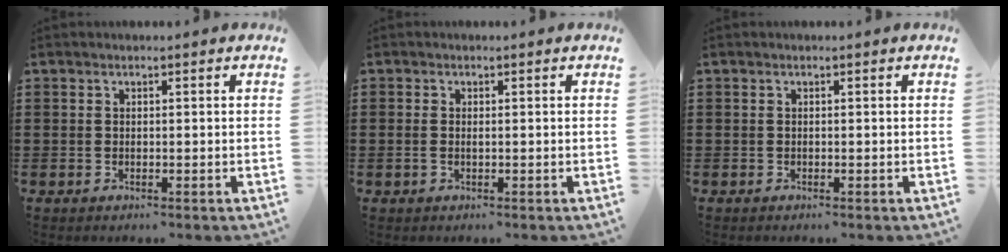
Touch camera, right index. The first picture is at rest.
{"total": 0.8, "force": [0.0, 0.3, 0.8], "torque": [-0.016, 0.000, -0.001]}
{"total": 0.0}